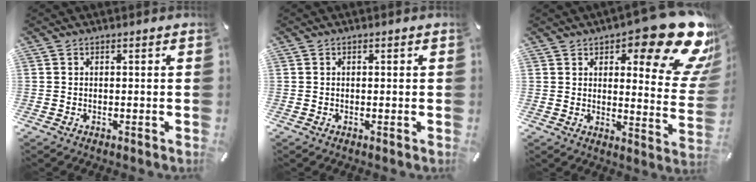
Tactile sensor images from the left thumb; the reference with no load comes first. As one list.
[{"total": 0.5, "force": [0.0, 0.4, 0.4], "torque": [-0.008, 0.002, 0.000]}, {"total": 21.0, "force": [12.8, 8.2, 14.4], "torque": [-0.181, -0.089, 0.211]}]